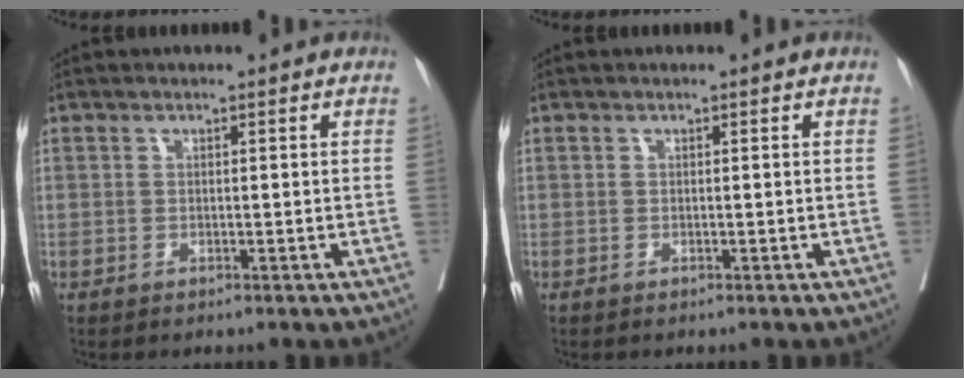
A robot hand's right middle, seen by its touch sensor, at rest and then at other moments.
{"total": 0.0}